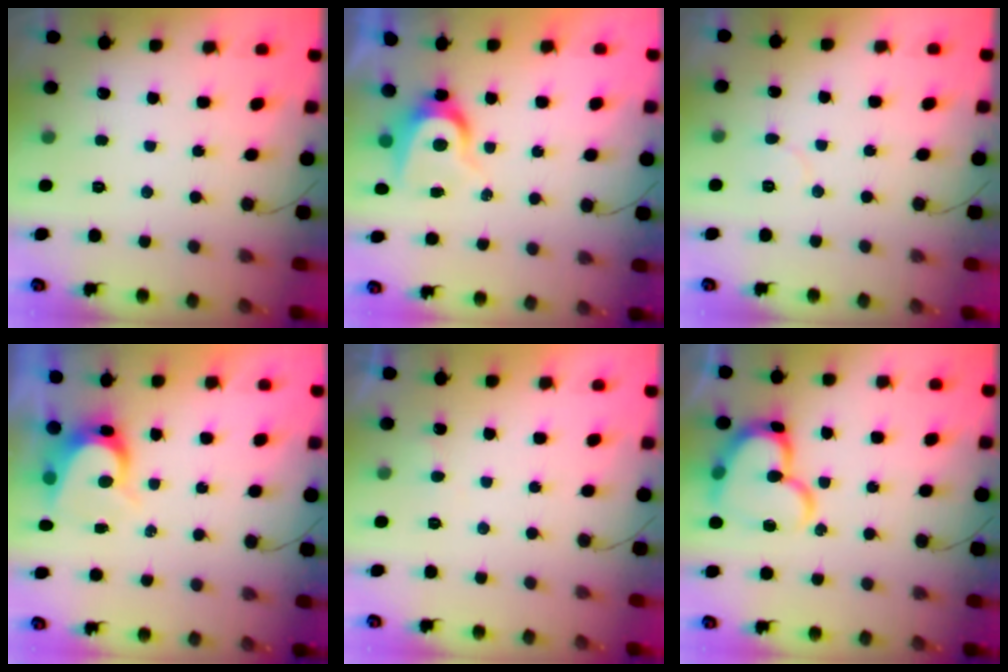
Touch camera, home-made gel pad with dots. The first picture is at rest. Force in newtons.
{"total": 7.2, "press": 7.2, "slide": 0.2}
{"total": 3.2, "press": 3.2, "slide": 0.3}
{"total": 6.5, "press": 6.5, "slide": 0.6}
{"total": 2.6, "press": 2.6, "slide": 0.3}
{"total": 17.4, "press": 17.4, "slide": 1.4}